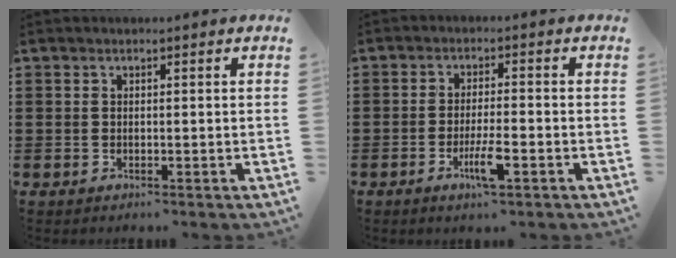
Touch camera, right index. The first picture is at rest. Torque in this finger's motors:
{"motor_torque": [0.49, -0.31, 0.25, 0.09]}